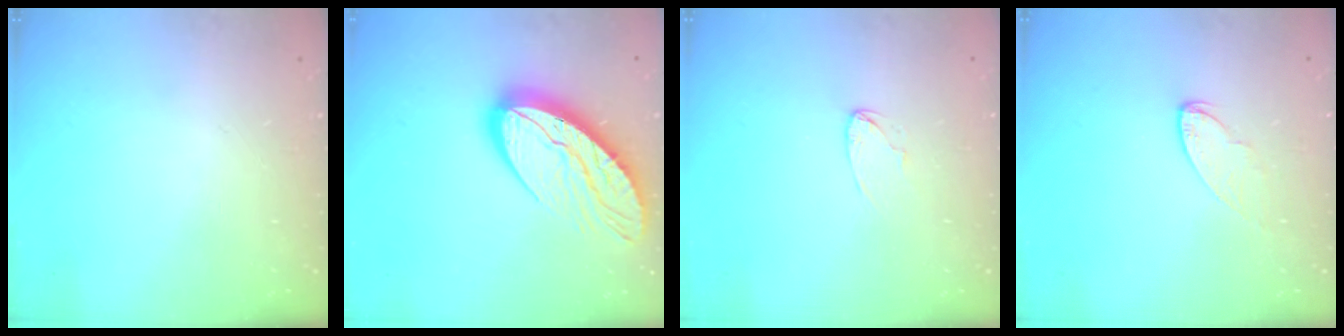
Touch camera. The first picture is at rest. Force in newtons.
{"total": 16.7, "press": 16.6, "slide": 1.7}
{"total": 2.5, "press": 2.5, "slide": 0.2}
{"total": 4.9, "press": 4.9, "slide": 0.4}